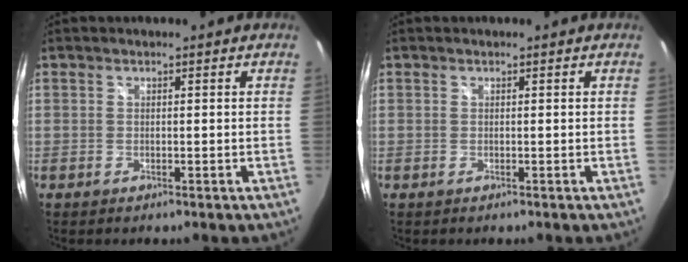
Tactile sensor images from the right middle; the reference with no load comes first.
{"total": 0.0}